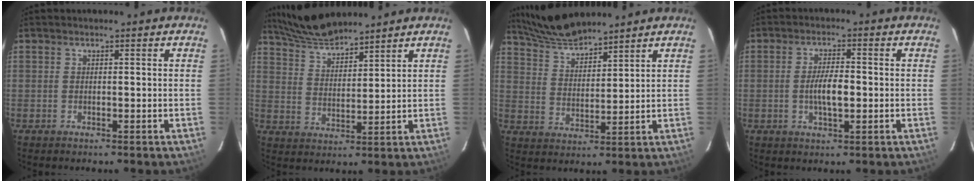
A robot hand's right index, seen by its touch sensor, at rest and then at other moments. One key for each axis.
{"total": 9.4, "fx": 8.7, "fy": 1.3, "fz": 3.2, "tx": -0.070, "ty": 0.012, "tz": 0.164}
{"total": 9.4, "fx": 8.8, "fy": 1.2, "fz": 3.2, "tx": -0.069, "ty": 0.009, "tz": 0.168}
{"total": 5.2, "fx": -0.7, "fy": 1.6, "fz": 4.9, "tx": -0.091, "ty": 0.000, "tz": -0.010}